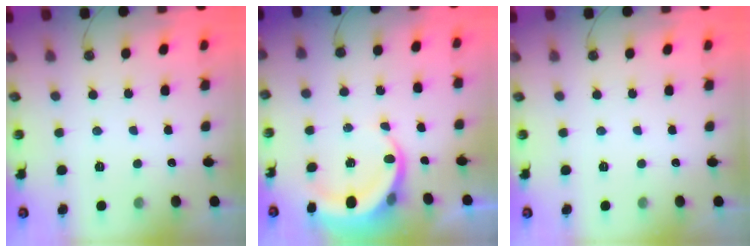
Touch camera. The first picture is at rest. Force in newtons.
{"total": 5.8, "press": 5.8, "slide": 0.6}
{"total": 0.0}